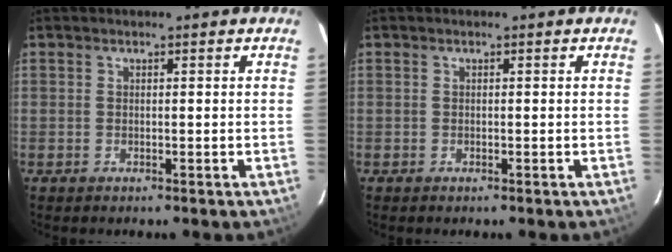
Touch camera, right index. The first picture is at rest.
{"total": 0.0}